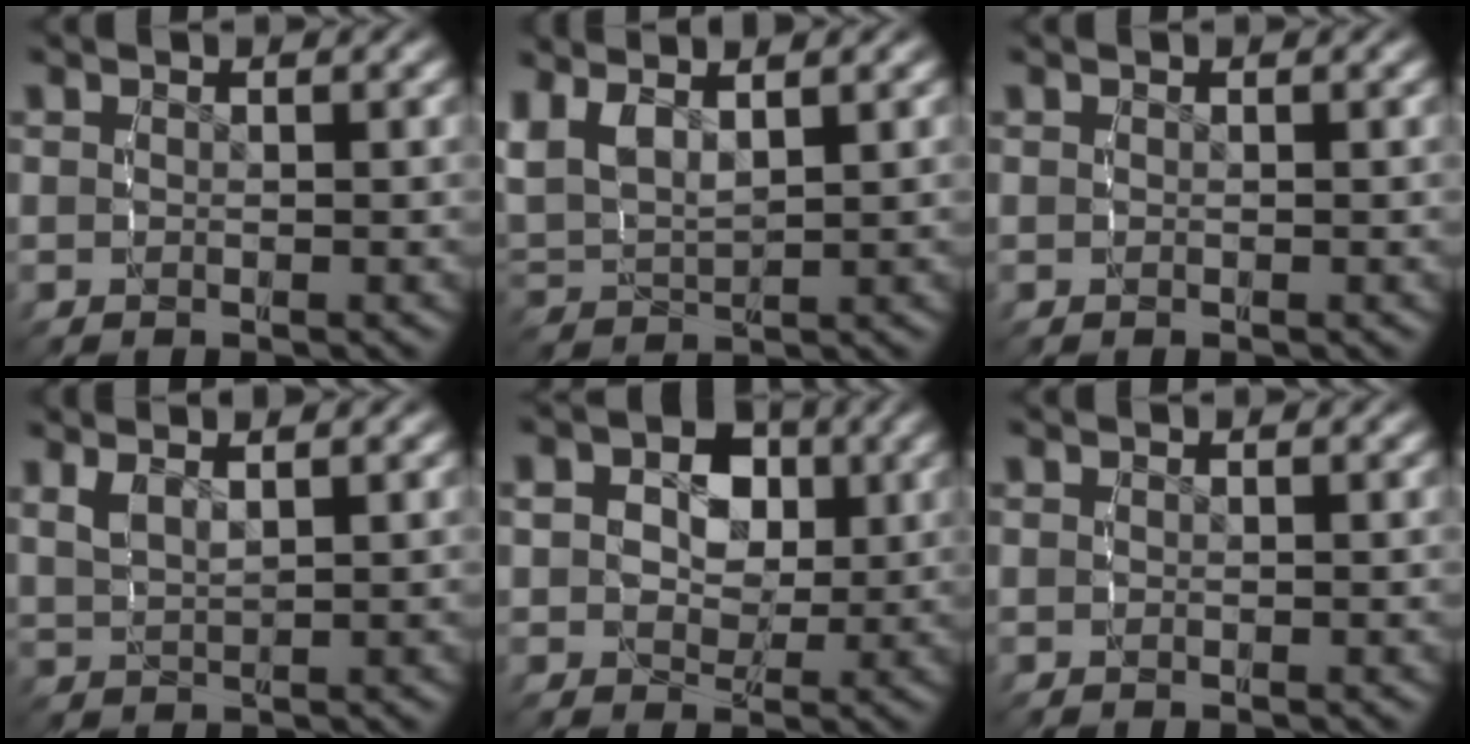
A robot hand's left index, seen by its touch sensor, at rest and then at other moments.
{"total": 4.5, "force": [2.2, 2.8, 2.7], "torque": [-0.082, -0.003, 0.045]}
{"total": 0.0}
{"total": 2.0, "force": [1.7, 0.2, 1.0], "torque": [-0.024, 0.003, 0.038]}
{"total": 5.1, "force": [1.2, 4.1, 2.8], "torque": [-0.054, -0.011, 0.017]}
{"total": 0.0}